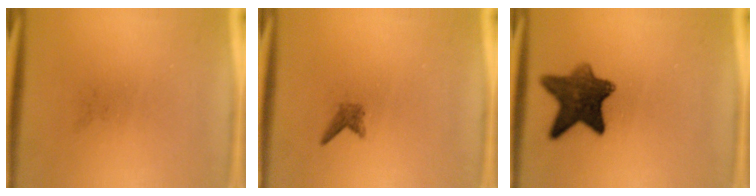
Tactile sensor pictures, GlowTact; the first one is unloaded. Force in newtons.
{"total": 1.2}
{"total": 9.3}